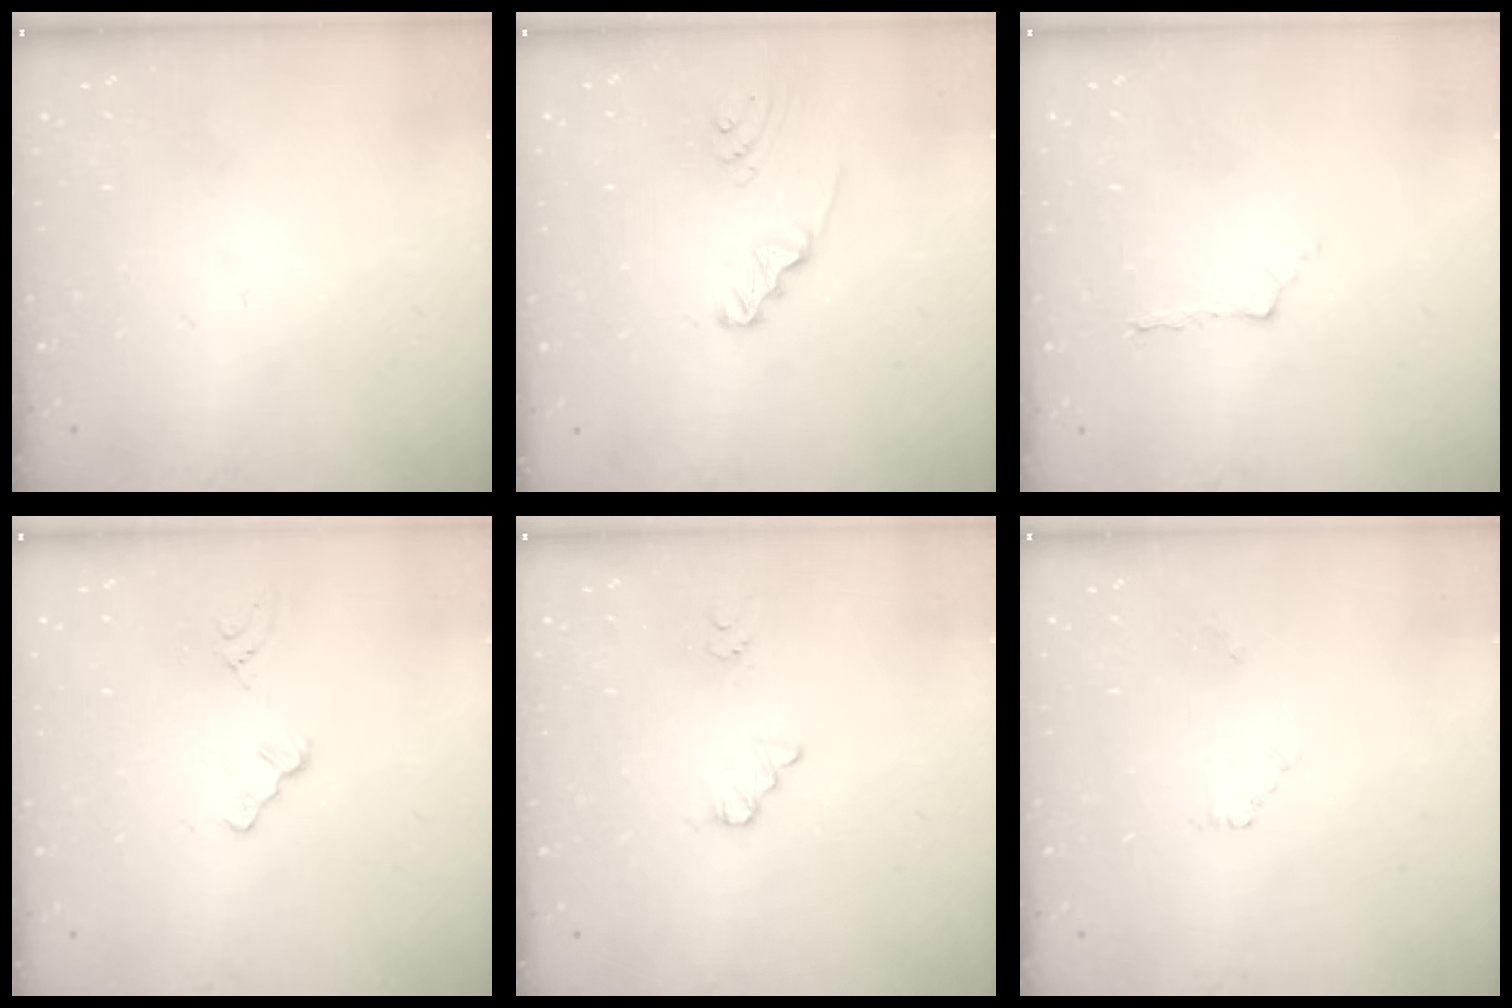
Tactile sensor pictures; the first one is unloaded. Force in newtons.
{"total": 2.3, "press": 2.3, "slide": 0.2}
{"total": 4.0, "press": 3.9, "slide": 0.5}
{"total": 1.8, "press": 1.8, "slide": 0.3}
{"total": 1.3, "press": 1.3, "slide": 0.2}
{"total": 0.5, "press": 0.5, "slide": 0.2}